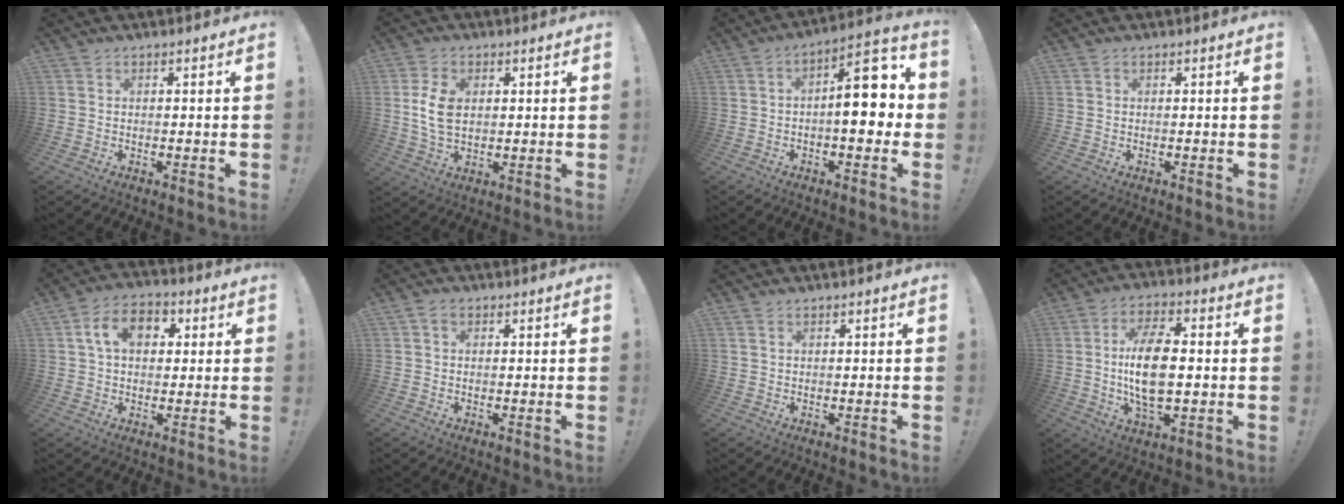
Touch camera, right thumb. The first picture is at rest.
{"total": 8.8, "force": [0.9, 6.1, 6.3], "torque": [-0.125, -0.002, 0.016]}
{"total": 14.3, "force": [0.1, 6.4, 12.8], "torque": [-0.163, 0.006, -0.003]}
{"total": 0.0}
{"total": 11.2, "force": [3.1, 7.8, 7.4], "torque": [-0.116, 0.015, 0.057]}
{"total": 1.7, "force": [0.6, 1.3, 0.9], "torque": [-0.011, 0.002, 0.008]}
{"total": 0.8, "force": [0.5, 0.6, 0.2], "torque": [0.001, -0.003, 0.009]}
{"total": 14.1, "force": [-0.2, 7.0, 12.2], "torque": [-0.240, -0.003, -0.009]}